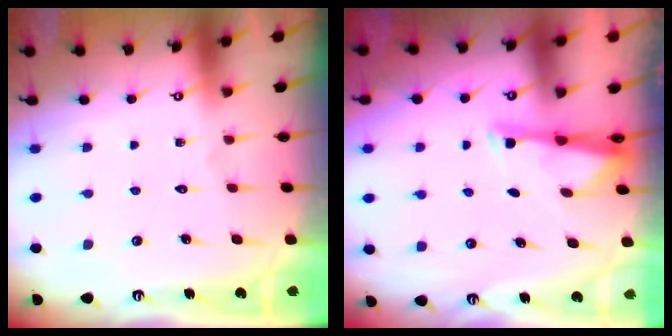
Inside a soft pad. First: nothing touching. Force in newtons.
{"total": 3.3, "press": 3.3, "slide": 0.4}